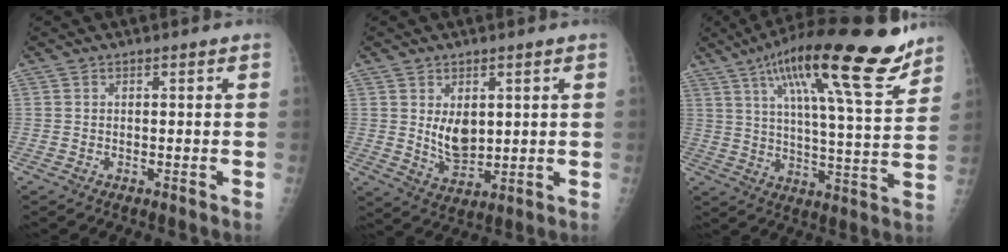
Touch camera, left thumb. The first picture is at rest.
{"total": 6.9, "force": [1.5, 4.3, 5.1], "torque": [-0.065, -0.021, 0.040]}
{"total": 23.5, "force": [14.6, 4.6, 17.8], "torque": [-0.261, -0.041, 0.227]}